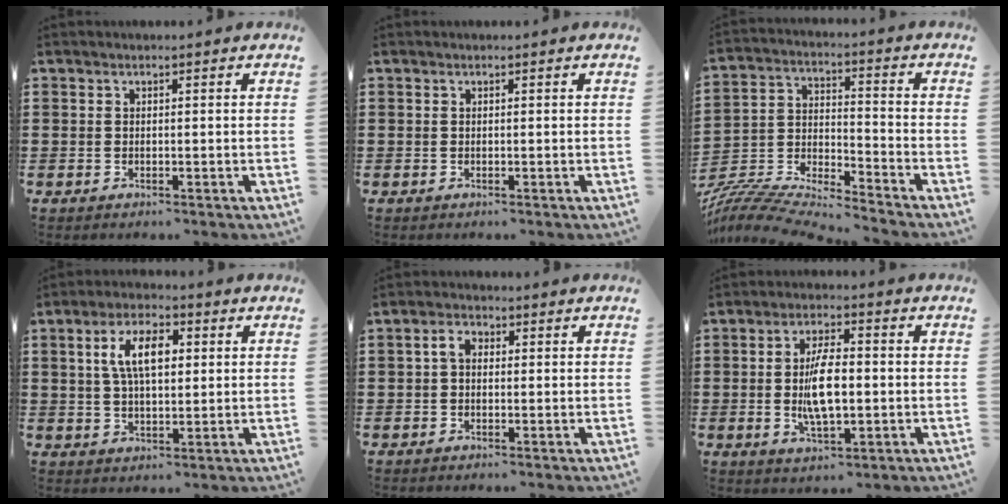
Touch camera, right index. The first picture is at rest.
{"total": 0.0}
{"total": 9.6, "force": [-9.2, 0.8, 2.7], "torque": [-0.058, 0.006, -0.187]}
{"total": 7.1, "force": [1.8, 3.3, 6.0], "torque": [-0.127, 0.014, 0.028]}
{"total": 2.7, "force": [0.2, 1.8, 2.0], "torque": [-0.043, 0.011, 0.001]}
{"total": 7.9, "force": [-0.6, 3.2, 7.2], "torque": [-0.140, -0.003, -0.017]}